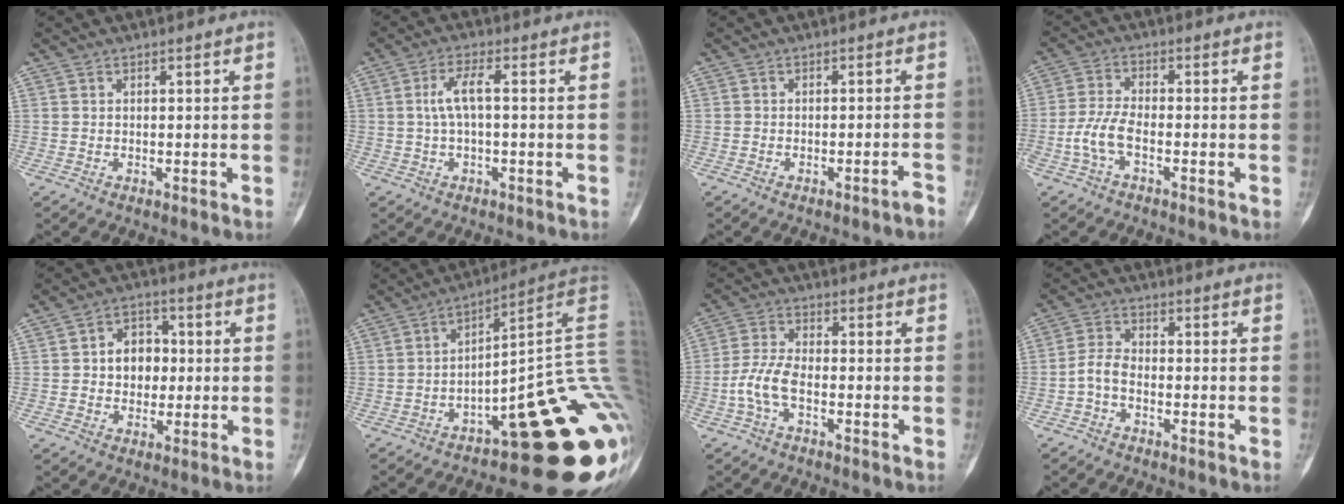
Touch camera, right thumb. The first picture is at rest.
{"total": 5.0, "force": [0.2, 1.8, 4.7], "torque": [-0.103, 0.017, 0.001]}
{"total": 1.7, "force": [-1.5, 0.2, 0.9], "torque": [-0.010, 0.018, -0.021]}
{"total": 5.9, "force": [-2.4, 2.8, 4.6], "torque": [-0.103, 0.017, -0.054]}
{"total": 8.0, "force": [0.4, 6.3, 4.9], "torque": [-0.032, 0.014, 0.001]}
{"total": 26.5, "force": [-8.2, 7.6, 24.0], "torque": [-0.203, 0.077, -0.104]}
{"total": 6.4, "force": [-2.3, 3.2, 5.0], "torque": [-0.109, 0.019, -0.056]}
{"total": 4.1, "force": [-1.8, 2.5, 2.8], "torque": [-0.048, 0.015, -0.046]}